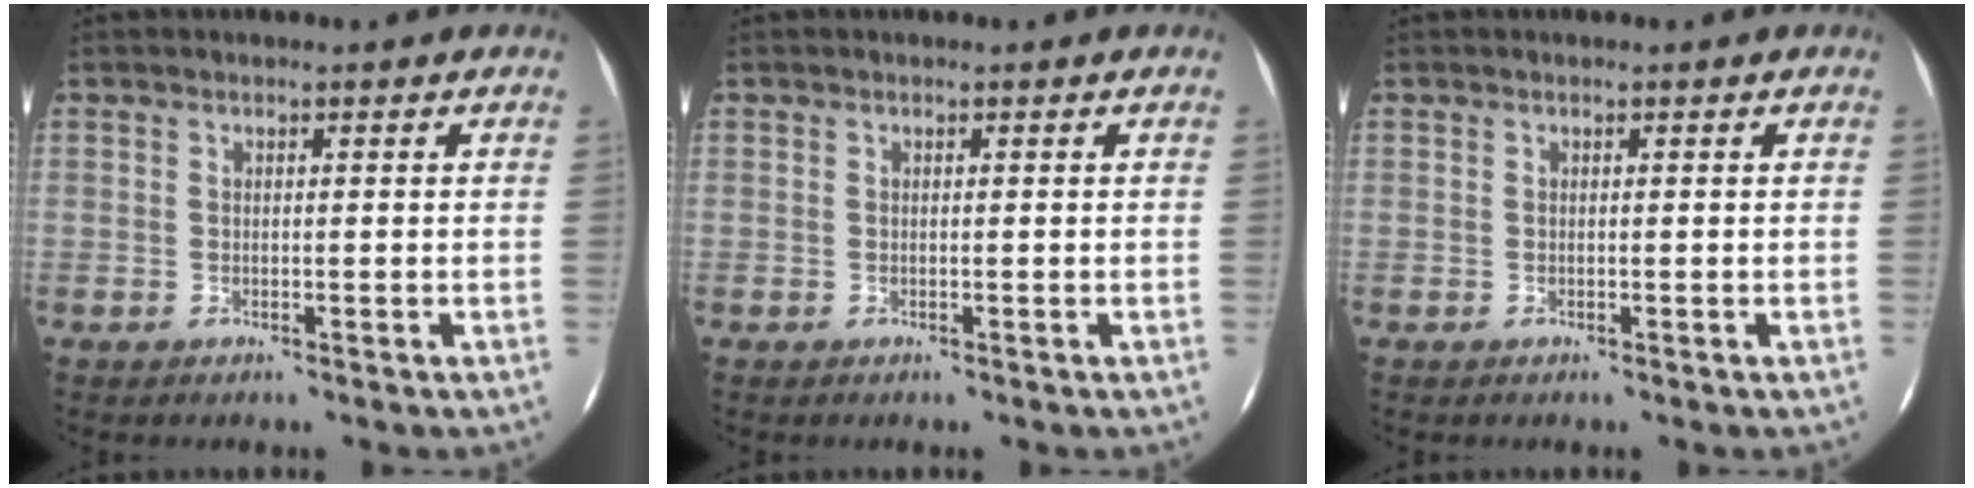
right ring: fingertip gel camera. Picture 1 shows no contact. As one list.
[{"total": 0.0}, {"total": 0.0}]